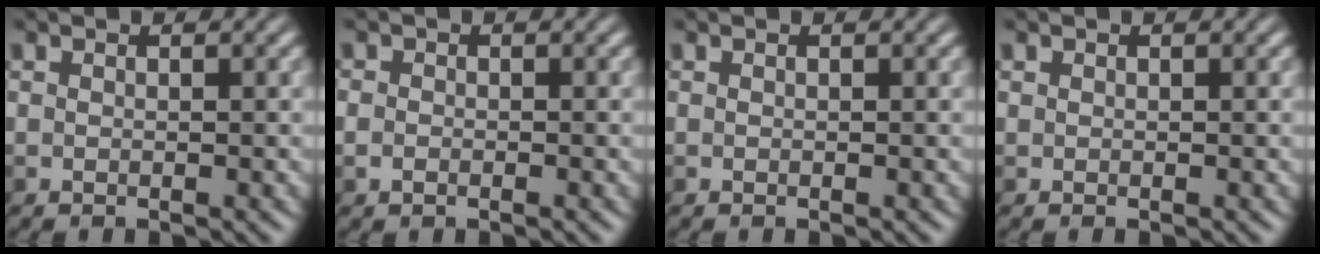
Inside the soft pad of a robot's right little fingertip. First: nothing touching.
{"total": 1.0, "force": [-0.6, 0.7, 0.5], "torque": [-0.010, -0.002, -0.013]}
{"total": 0.0}
{"total": 0.0}